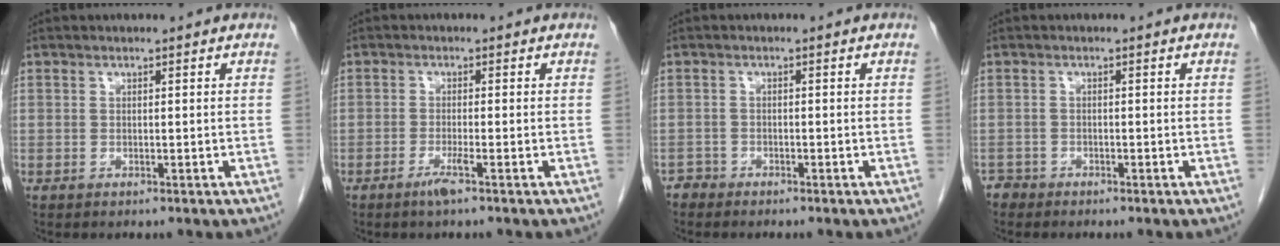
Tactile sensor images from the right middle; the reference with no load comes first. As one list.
[{"total": 2.3, "force": [-1.5, -0.3, 1.8], "torque": [-0.038, -0.006, -0.030]}, {"total": 1.2, "force": [-1.1, 0.4, -0.3], "torque": [0.005, 0.000, -0.021]}, {"total": 1.2, "force": [-1.0, 0.5, -0.3], "torque": [0.002, 0.000, -0.020]}]